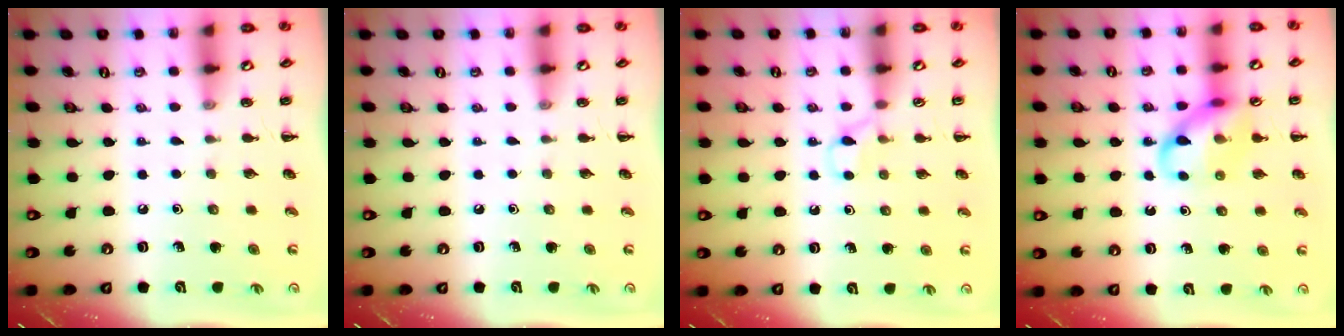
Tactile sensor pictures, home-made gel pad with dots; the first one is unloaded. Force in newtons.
{"total": 0.0}
{"total": 4.7, "press": 4.4, "slide": 1.4}
{"total": 11.9, "press": 11.7, "slide": 1.9}